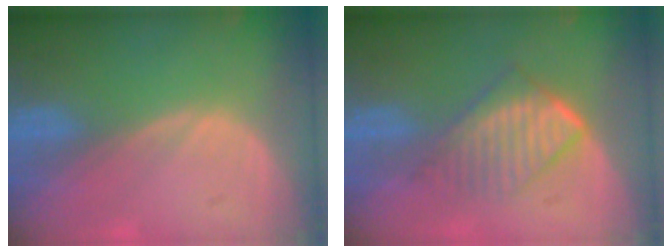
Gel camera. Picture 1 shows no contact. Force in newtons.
{"total": 7.0, "press": 6.0, "slide": 3.6}